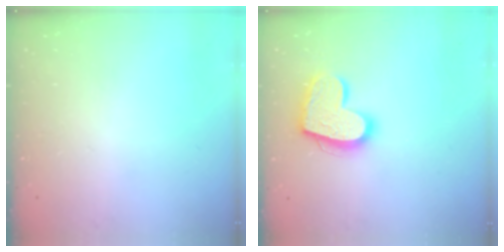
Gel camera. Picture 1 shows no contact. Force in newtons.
{"total": 16.9, "press": 16.9, "slide": 1.3}